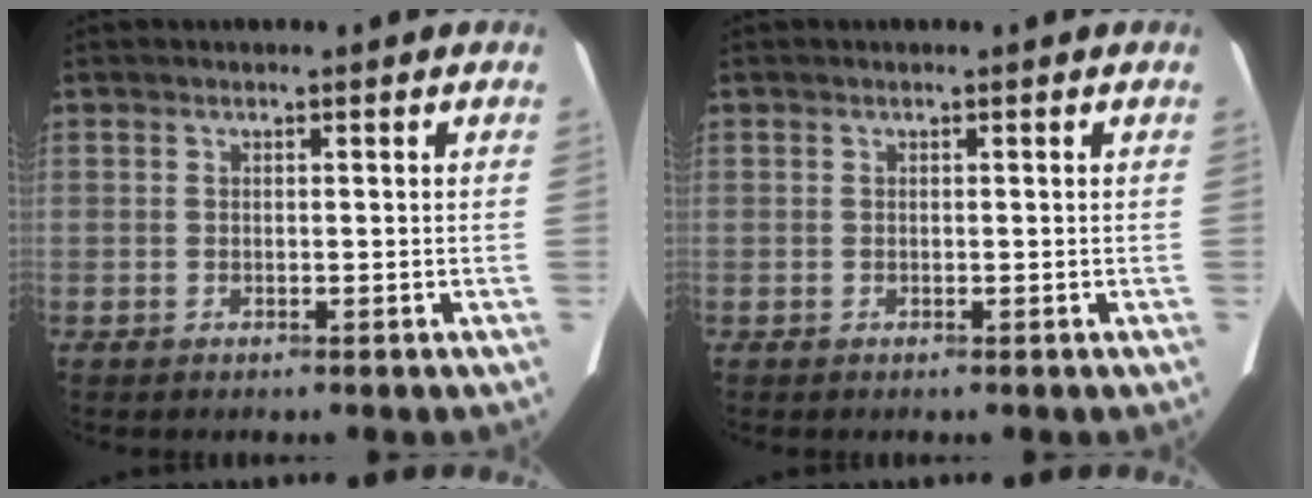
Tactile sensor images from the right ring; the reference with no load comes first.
{"total": 0.0}